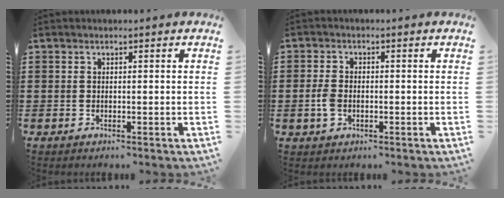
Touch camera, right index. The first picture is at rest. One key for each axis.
{"total": 2.7, "fx": -0.7, "fy": 1.7, "fz": 2.0, "tx": -0.053, "ty": -0.003, "tz": -0.016}